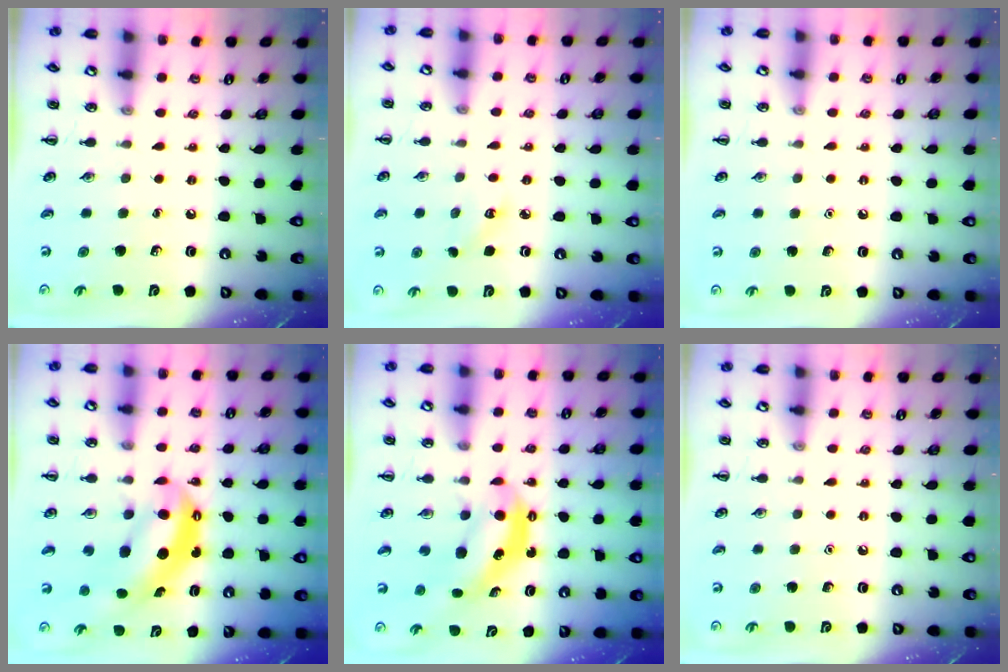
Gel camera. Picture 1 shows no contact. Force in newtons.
{"total": 2.6, "press": 2.5, "slide": 0.7}
{"total": 1.6, "press": 1.6, "slide": 0.1}
{"total": 8.1, "press": 7.9, "slide": 1.7}
{"total": 5.8, "press": 5.8, "slide": 0.5}
{"total": 1.5, "press": 1.5, "slide": 0.1}